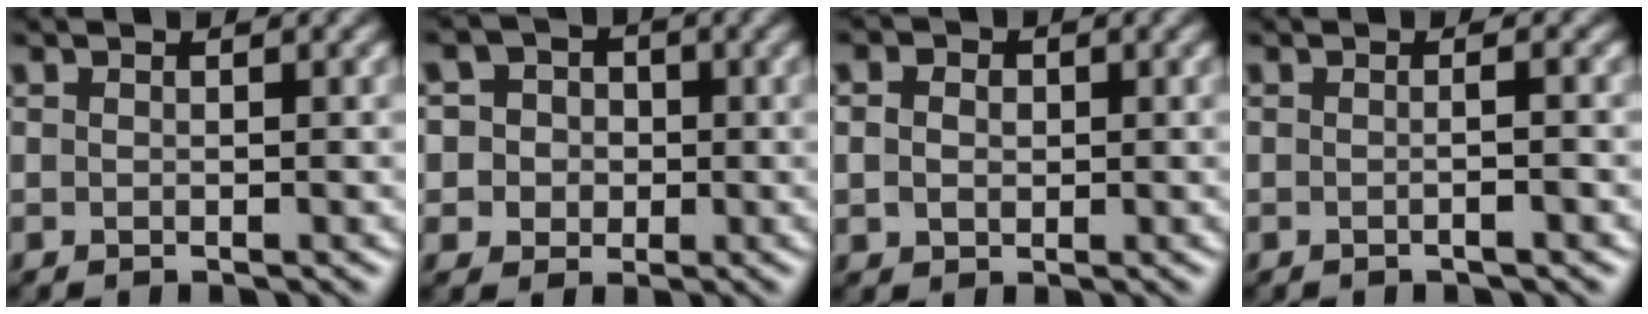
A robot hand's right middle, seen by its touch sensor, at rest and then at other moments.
{"total": 5.6, "force": [1.1, 5.2, 1.8], "torque": [-0.026, 0.031, -0.005]}
{"total": 2.7, "force": [0.5, 2.2, 1.5], "torque": [-0.029, 0.009, 0.000]}
{"total": 2.1, "force": [-0.1, 0.8, 1.9], "torque": [-0.005, -0.006, -0.014]}